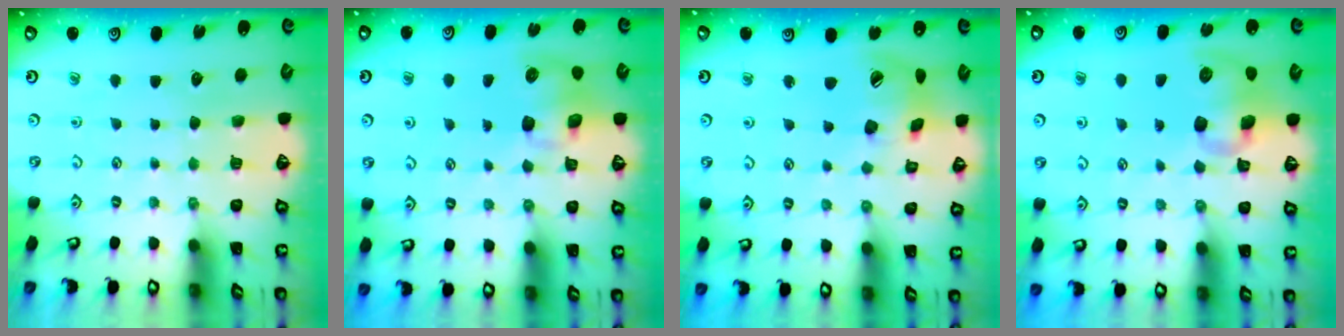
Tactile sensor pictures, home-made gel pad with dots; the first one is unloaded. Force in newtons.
{"total": 8.7, "press": 8.6, "slide": 1.0}
{"total": 14.8, "press": 14.6, "slide": 2.3}
{"total": 10.8, "press": 10.6, "slide": 1.8}